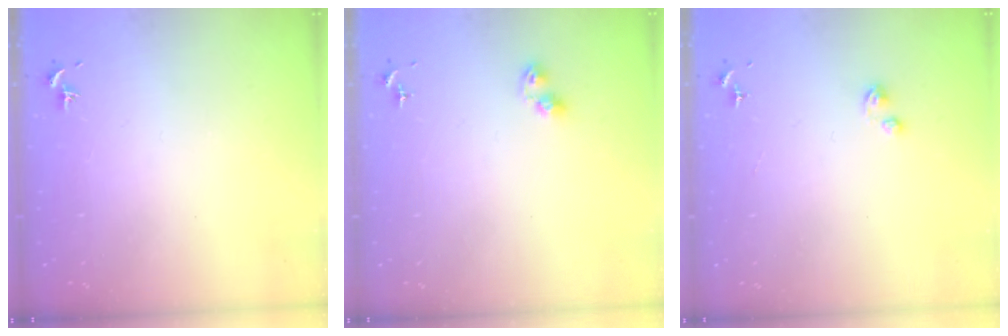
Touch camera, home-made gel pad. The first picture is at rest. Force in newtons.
{"total": 5.5, "press": 5.5, "slide": 0.5}
{"total": 2.6, "press": 2.6, "slide": 0.2}